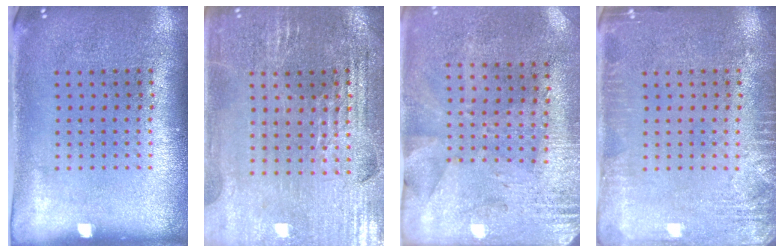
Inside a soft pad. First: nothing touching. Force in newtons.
{"total": 2.9, "press": 2.9, "slide": 0.5}
{"total": 2.8, "press": 2.2, "slide": 1.6}
{"total": 2.5, "press": 2.5, "slide": 0.4}